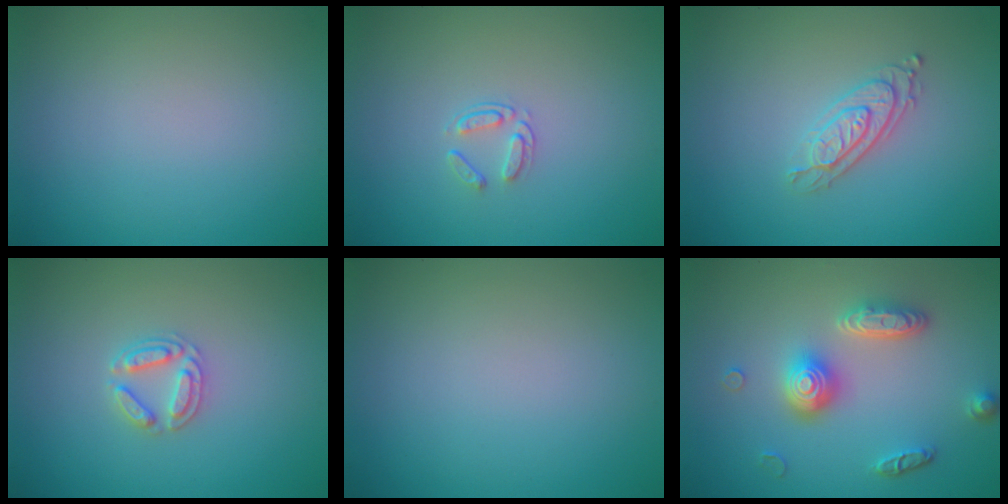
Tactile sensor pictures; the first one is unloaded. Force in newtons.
{"total": 1.4, "press": 0.9, "slide": 1.1}
{"total": 2.6, "press": 2.3, "slide": 1.3}
{"total": 2.5, "press": 2.5, "slide": 0.4}
{"total": 0.0}
{"total": 4.1, "press": 3.4, "slide": 2.4}